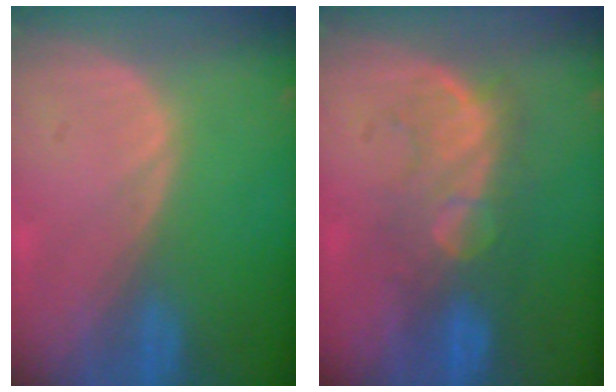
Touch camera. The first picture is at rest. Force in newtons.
{"total": 8.2, "press": 7.9, "slide": 2.2}